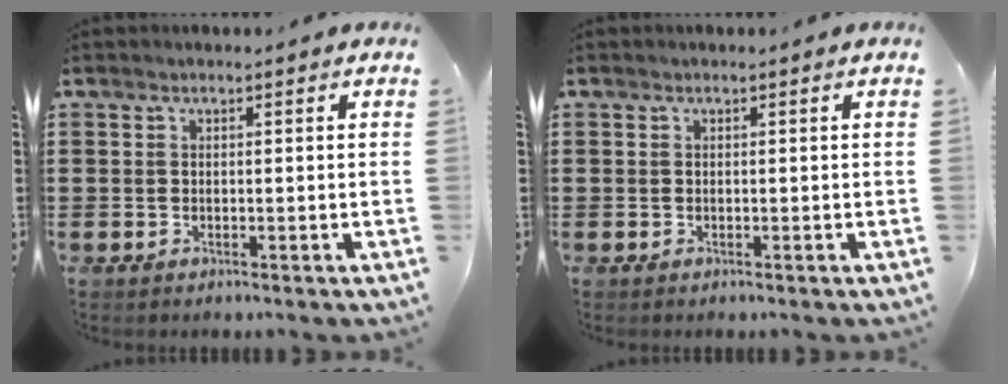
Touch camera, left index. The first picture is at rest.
{"total": 0.0}